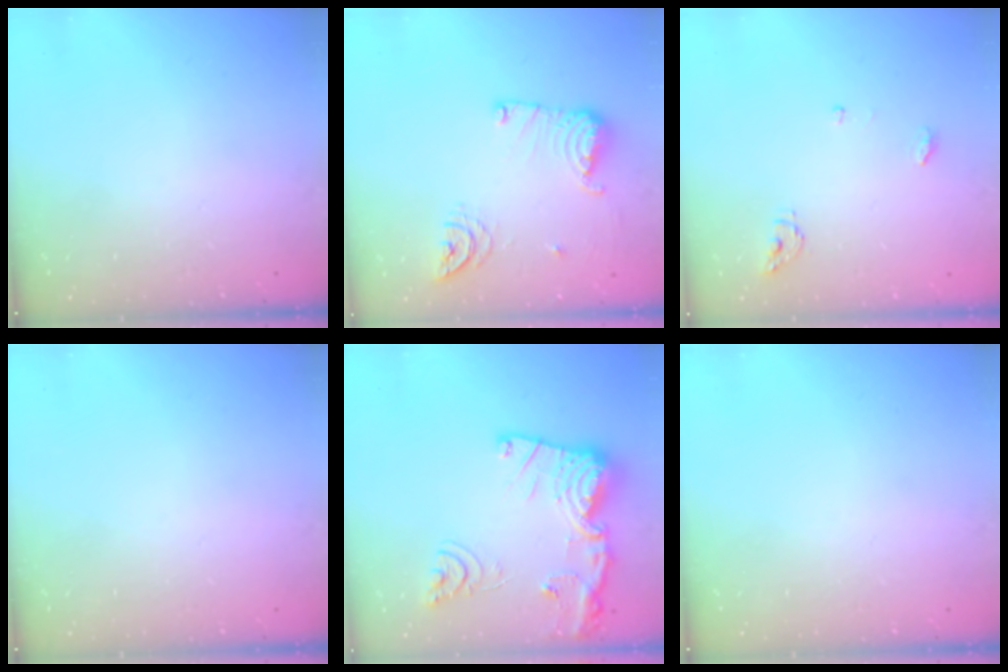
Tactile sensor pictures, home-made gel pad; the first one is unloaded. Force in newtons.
{"total": 12.2, "press": 12.1, "slide": 1.2}
{"total": 4.3, "press": 4.3, "slide": 0.4}
{"total": 0.0}
{"total": 21.7, "press": 21.5, "slide": 2.2}
{"total": 0.0}